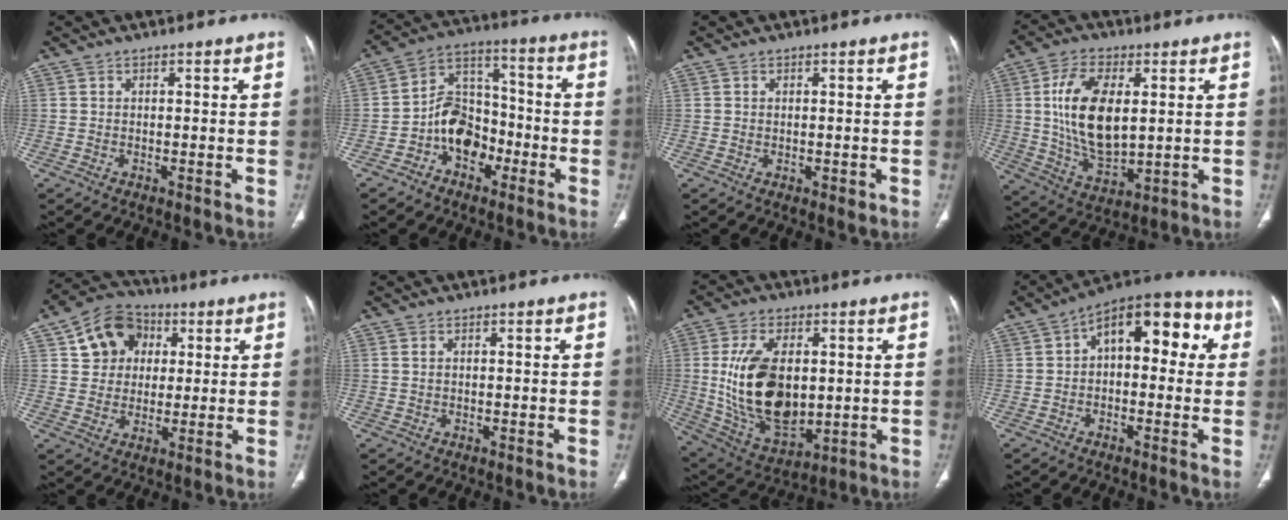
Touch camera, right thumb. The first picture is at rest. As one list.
[{"total": 11.1, "force": [-4.3, 8.2, 6.1], "torque": [-0.070, 0.052, -0.081]}, {"total": 1.2, "force": [-0.1, 0.8, 0.9], "torque": [-0.013, -0.004, 0.003]}, {"total": 15.2, "force": [2.3, 8.0, 12.8], "torque": [-0.234, -0.018, 0.052]}, {"total": 11.3, "force": [3.7, 9.5, 5.0], "torque": [-0.053, 0.001, 0.058]}, {"total": 0.7, "force": [0.4, 0.4, 0.5], "torque": [-0.010, 0.002, 0.011]}, {"total": 18.9, "force": [1.5, 10.9, 15.4], "torque": [-0.268, -0.016, 0.050]}, {"total": 14.5, "force": [2.8, 8.1, 11.7], "torque": [-0.111, 0.047, 0.031]}]